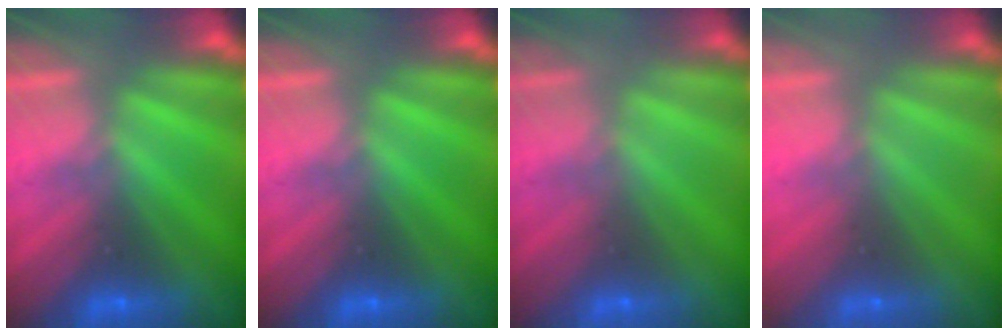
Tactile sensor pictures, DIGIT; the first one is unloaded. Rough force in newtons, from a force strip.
{"total": 0.0}
{"total": 4.1}
{"total": 2.5}